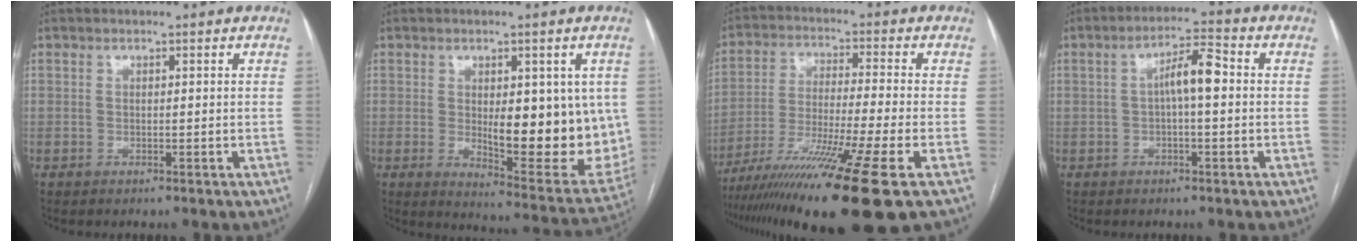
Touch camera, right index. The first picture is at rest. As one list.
[{"total": 15.4, "force": [0.3, 5.2, 14.5], "torque": [-0.172, -0.013, 0.018]}, {"total": 18.2, "force": [-11.8, -1.6, 13.7], "torque": [-0.223, -0.050, -0.203]}, {"total": 5.7, "force": [0.2, 1.1, 5.5], "torque": [-0.095, 0.020, 0.001]}]